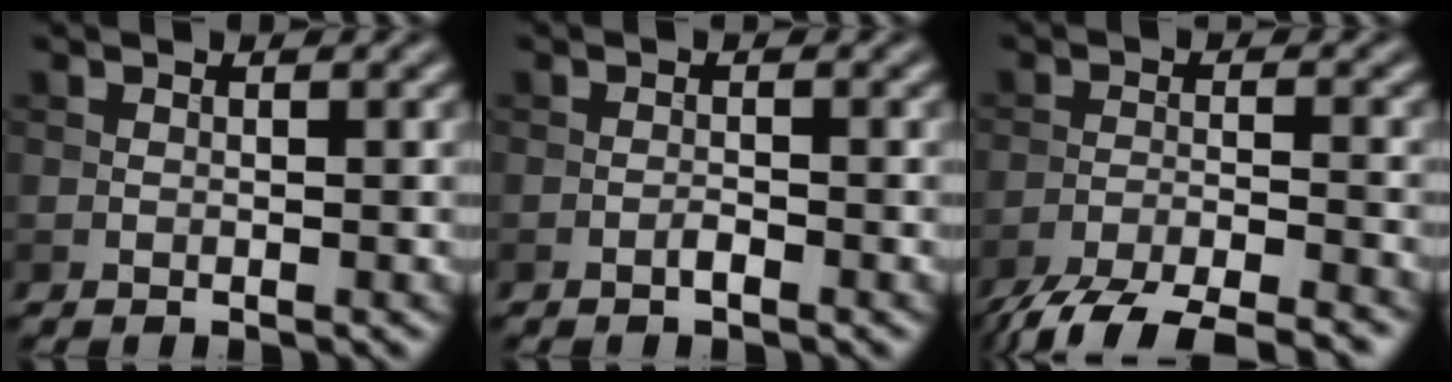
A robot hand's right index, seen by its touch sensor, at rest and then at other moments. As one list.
[{"total": 0.9, "force": [-0.6, 0.1, 0.6], "torque": [-0.011, 0.002, -0.012]}, {"total": 7.3, "force": [-6.2, 1.4, 3.6], "torque": [-0.057, -0.013, -0.109]}]